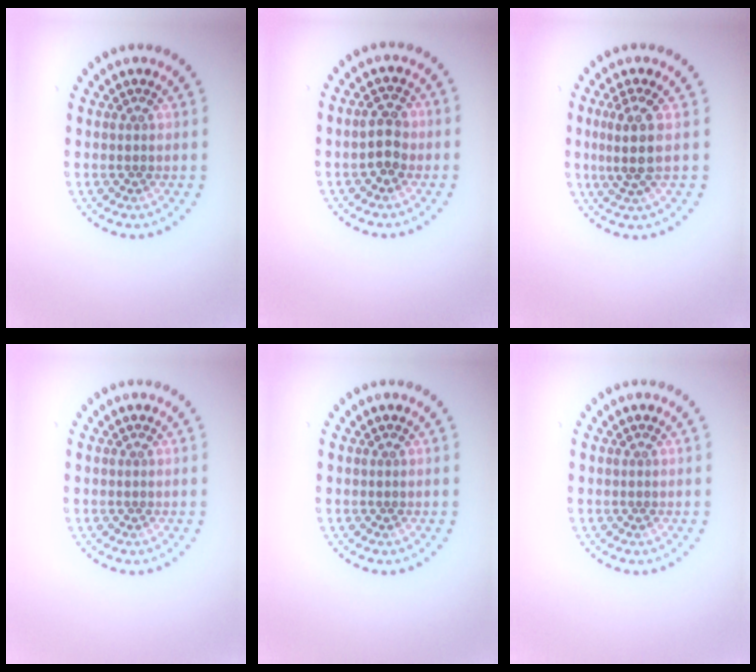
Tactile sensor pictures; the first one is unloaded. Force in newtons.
{"total": 2.4, "press": 2.4, "slide": 0.3}
{"total": 3.0, "press": 2.4, "slide": 1.8}
{"total": 0.0}
{"total": 0.0}
{"total": 0.0}